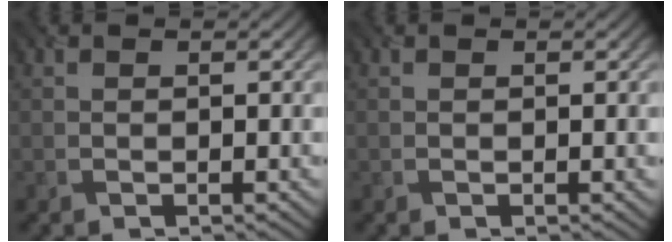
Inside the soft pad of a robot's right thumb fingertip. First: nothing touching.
{"total": 0.7, "force": [0.0, 0.2, 0.7], "torque": [-0.009, -0.001, 0.001]}